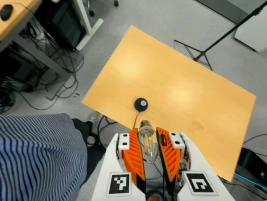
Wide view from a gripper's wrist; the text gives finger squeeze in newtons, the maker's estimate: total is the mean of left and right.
{"total": 22.0, "left": 25.1, "right": 18.8}